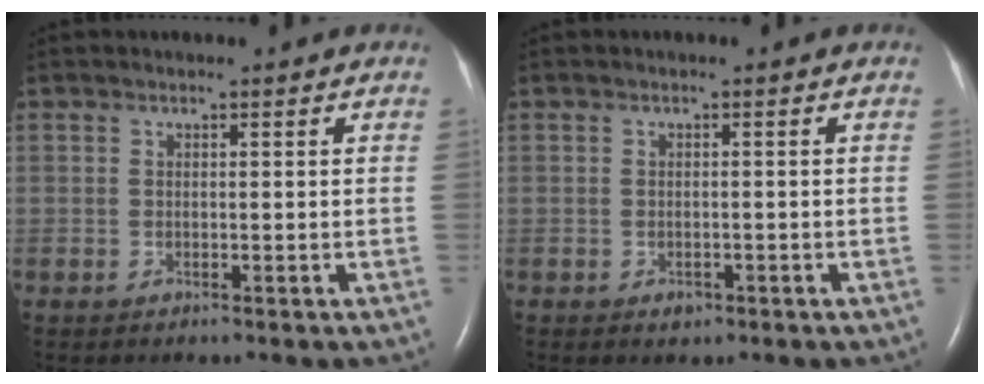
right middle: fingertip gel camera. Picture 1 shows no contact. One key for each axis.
{"total": 1.2, "fx": -0.7, "fy": 0.8, "fz": 0.6, "tx": -0.009, "ty": 0.001, "tz": -0.005}